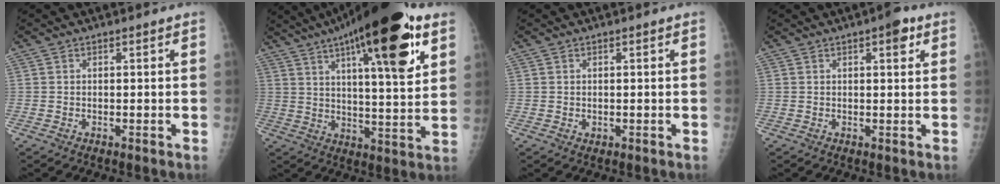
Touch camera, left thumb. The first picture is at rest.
{"total": 25.2, "force": [12.8, 6.5, 20.7], "torque": [-0.305, -0.023, 0.193]}
{"total": 0.7, "force": [0.1, 0.6, 0.4], "torque": [-0.002, -0.001, 0.003]}
{"total": 3.6, "force": [1.8, 1.3, 2.8], "torque": [-0.028, -0.003, 0.019]}